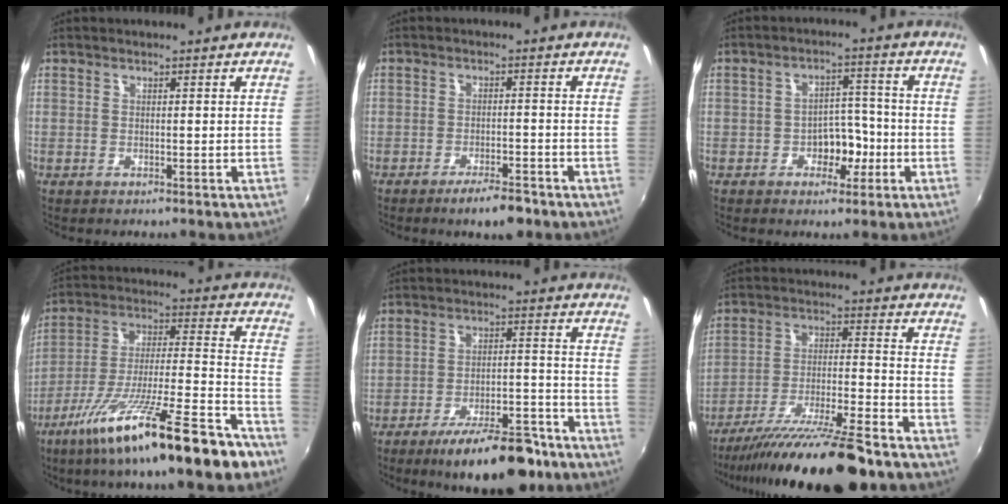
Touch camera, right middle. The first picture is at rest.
{"total": 5.3, "force": [-3.9, 1.5, 3.2], "torque": [-0.064, -0.002, -0.062]}
{"total": 5.8, "force": [-2.4, 4.2, 3.2], "torque": [-0.047, 0.013, -0.032]}
{"total": 23.1, "force": [-15.8, 1.9, 16.8], "torque": [-0.270, -0.039, -0.255]}
{"total": 15.5, "force": [-11.8, 4.7, 8.9], "torque": [-0.143, -0.003, -0.167]}
{"total": 19.7, "force": [-16.1, 1.7, 11.1], "torque": [-0.205, -0.044, -0.259]}